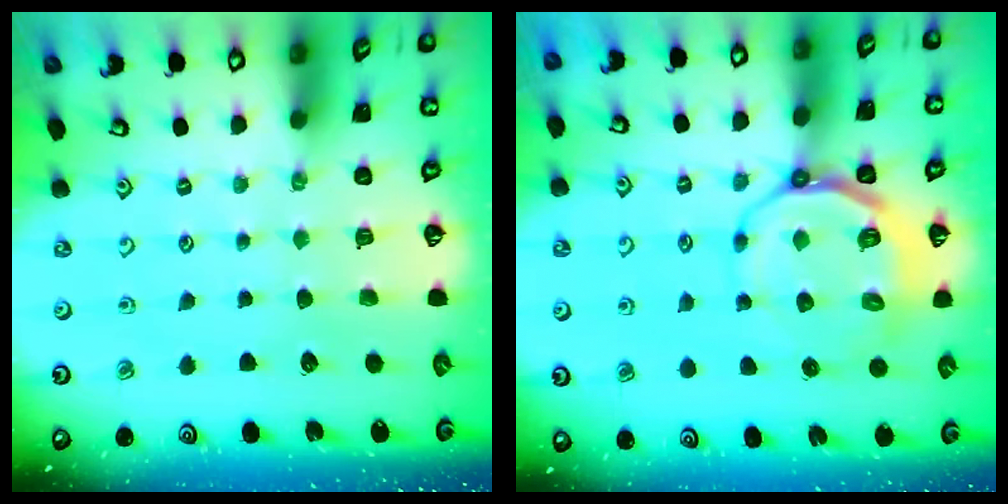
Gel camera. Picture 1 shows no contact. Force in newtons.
{"total": 9.1, "press": 8.6, "slide": 3.0}